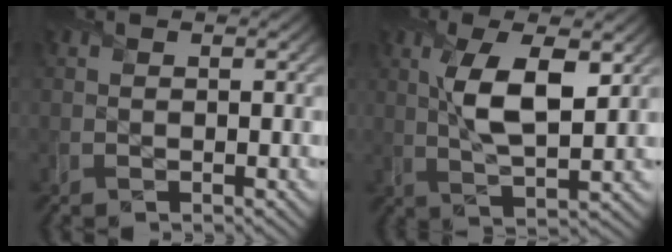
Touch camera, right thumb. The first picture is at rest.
{"total": 8.6, "force": [2.1, 3.2, 7.7], "torque": [-0.153, 0.003, 0.038]}